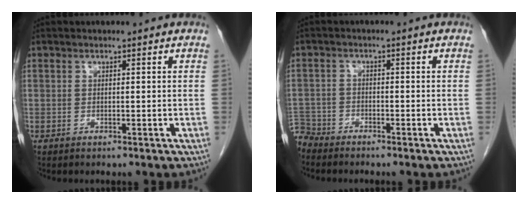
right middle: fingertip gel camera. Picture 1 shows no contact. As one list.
[{"total": 4.0, "force": [-3.8, 1.0, -0.4], "torque": [0.014, -0.007, -0.077]}]